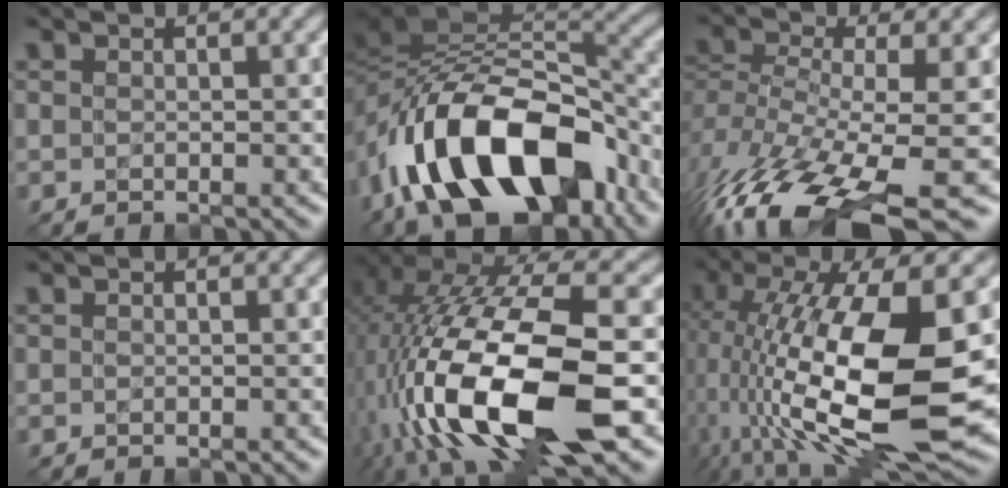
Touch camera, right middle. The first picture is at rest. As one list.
[{"total": 15.1, "force": [-7.9, 7.9, 10.2], "torque": [-0.168, 0.022, -0.145]}, {"total": 14.0, "force": [-8.1, 4.8, 10.4], "torque": [-0.234, -0.022, -0.124]}, {"total": 0.0}, {"total": 16.1, "force": [-4.6, 7.1, 13.7], "torque": [-0.277, -0.006, -0.077]}, {"total": 15.1, "force": [-0.5, 6.6, 13.6], "torque": [-0.258, -0.024, -0.004]}]